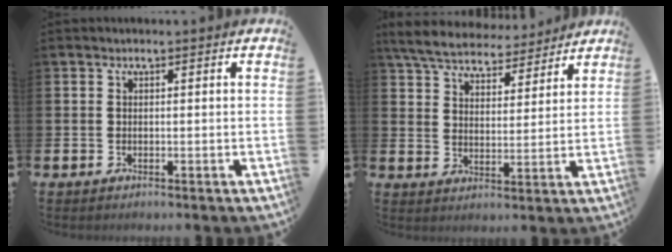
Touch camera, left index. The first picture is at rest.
{"total": 6.7, "force": [6.4, 1.5, 1.4], "torque": [-0.058, -0.034, 0.114]}